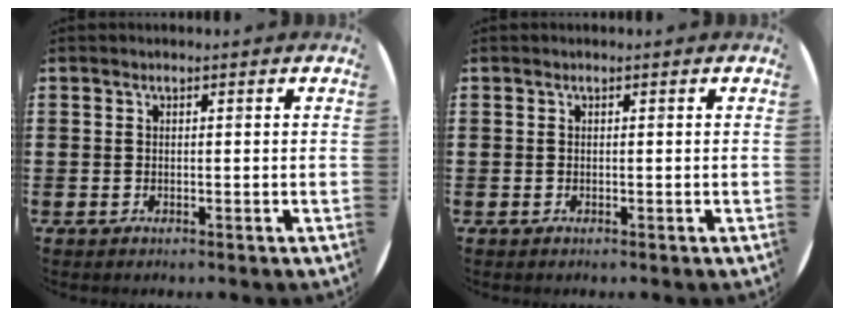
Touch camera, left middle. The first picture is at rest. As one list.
[{"total": 0.0}]